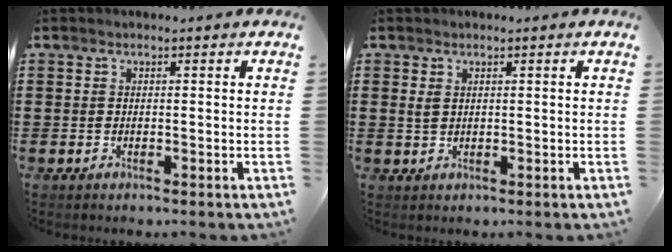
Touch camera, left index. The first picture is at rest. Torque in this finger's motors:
{"motor_torque": [0.39, -0.35, 0.06, 0.00]}